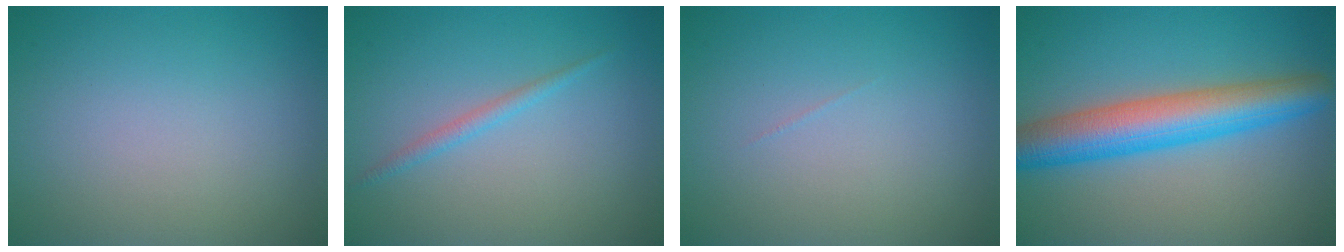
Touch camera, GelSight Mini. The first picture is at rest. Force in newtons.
{"total": 1.2, "press": 1.2, "slide": 0.1}
{"total": 0.0}
{"total": 7.3, "press": 7.3, "slide": 0.2}